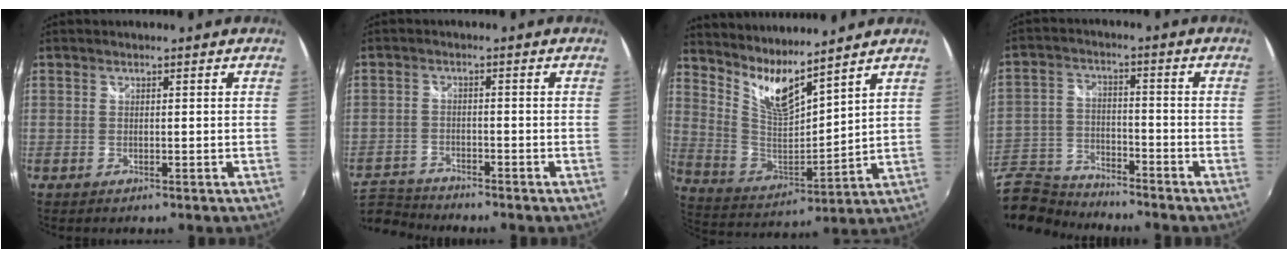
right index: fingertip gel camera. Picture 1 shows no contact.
{"total": 7.5, "force": [-7.1, 2.5, 0.9], "torque": [-0.045, 0.010, -0.136]}
{"total": 10.1, "force": [8.5, 1.0, 5.4], "torque": [-0.105, -0.025, 0.168]}
{"total": 13.8, "force": [-11.7, 5.5, 4.9], "torque": [-0.134, -0.013, -0.215]}